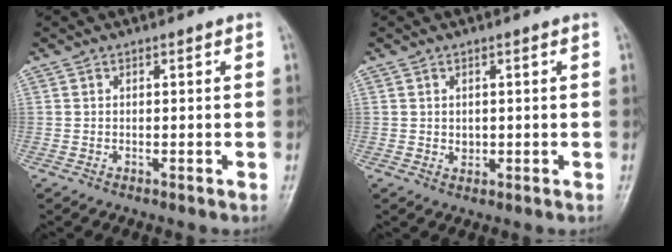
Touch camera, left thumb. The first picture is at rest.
{"total": 1.6, "force": [0.2, 1.4, 0.9], "torque": [-0.008, -0.002, 0.007]}